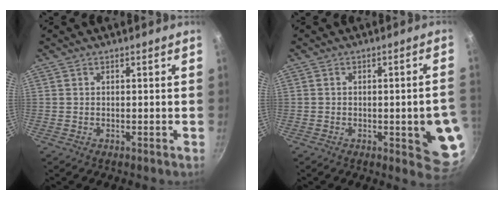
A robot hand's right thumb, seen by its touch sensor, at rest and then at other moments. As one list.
[{"total": 10.6, "force": [-1.9, 3.2, 10.0], "torque": [-0.090, 0.008, -0.019]}]